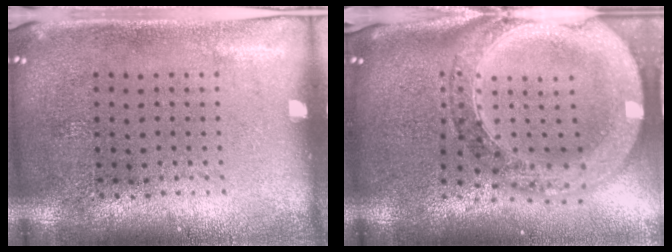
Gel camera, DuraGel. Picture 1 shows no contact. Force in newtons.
{"total": 3.0, "press": 2.4, "slide": 1.7}